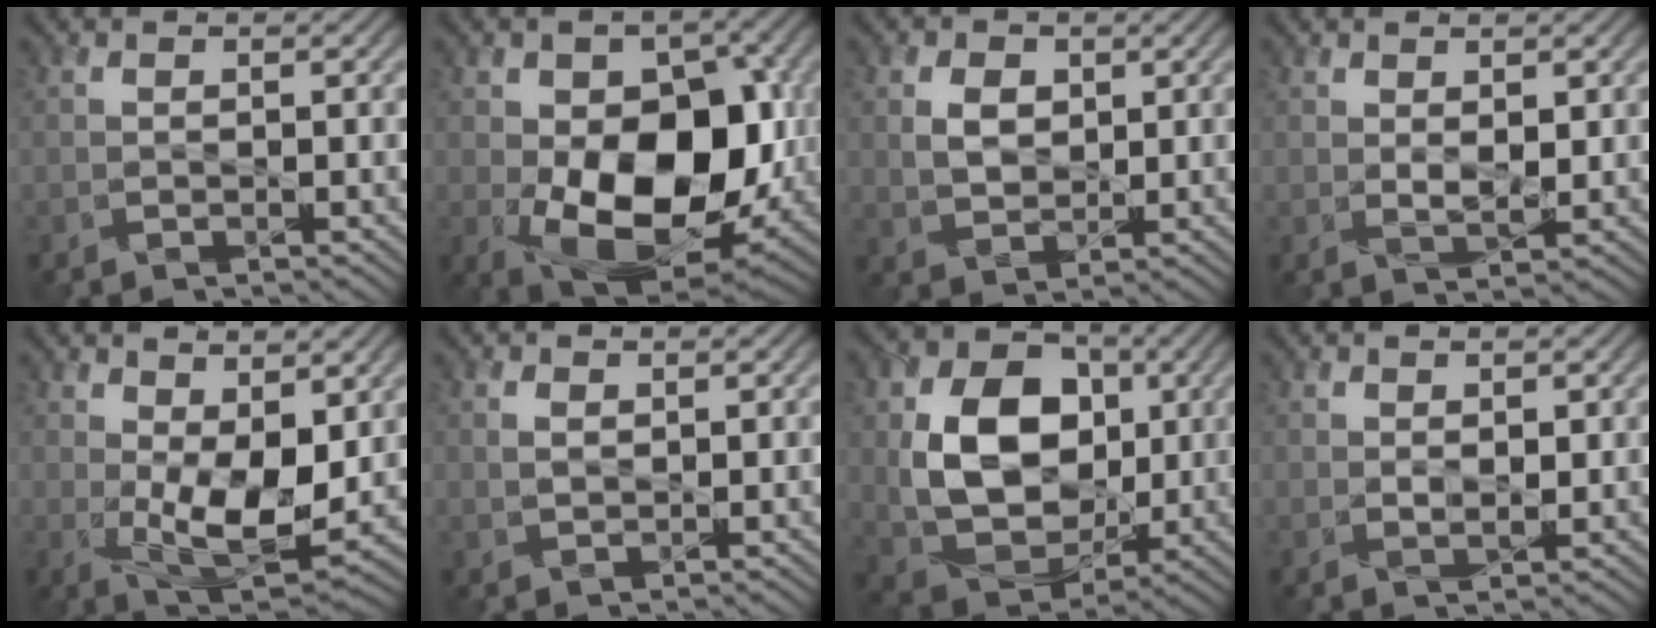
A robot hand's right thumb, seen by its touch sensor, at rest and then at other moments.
{"total": 15.8, "force": [-2.4, 9.9, 12.1], "torque": [-0.185, -0.027, -0.039]}
{"total": 4.1, "force": [1.3, 3.1, 2.5], "torque": [-0.057, -0.001, 0.022]}
{"total": 2.5, "force": [1.2, 1.1, 2.0], "torque": [-0.044, -0.008, 0.026]}
{"total": 9.4, "force": [1.1, 4.6, 8.1], "torque": [-0.157, -0.013, 0.026]}
{"total": 1.5, "force": [0.6, 0.9, 1.0], "torque": [-0.024, -0.003, 0.015]}
{"total": 12.9, "force": [1.3, 9.7, 8.4], "torque": [-0.166, -0.007, 0.027]}
{"total": 1.7, "force": [0.9, 0.8, 1.2], "torque": [-0.029, -0.006, 0.019]}